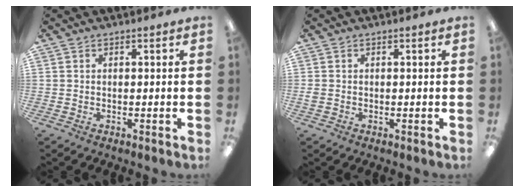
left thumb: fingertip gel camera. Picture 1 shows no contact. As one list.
[{"total": 0.9, "force": [-0.1, 0.7, 0.5], "torque": [-0.010, 0.003, -0.004]}]